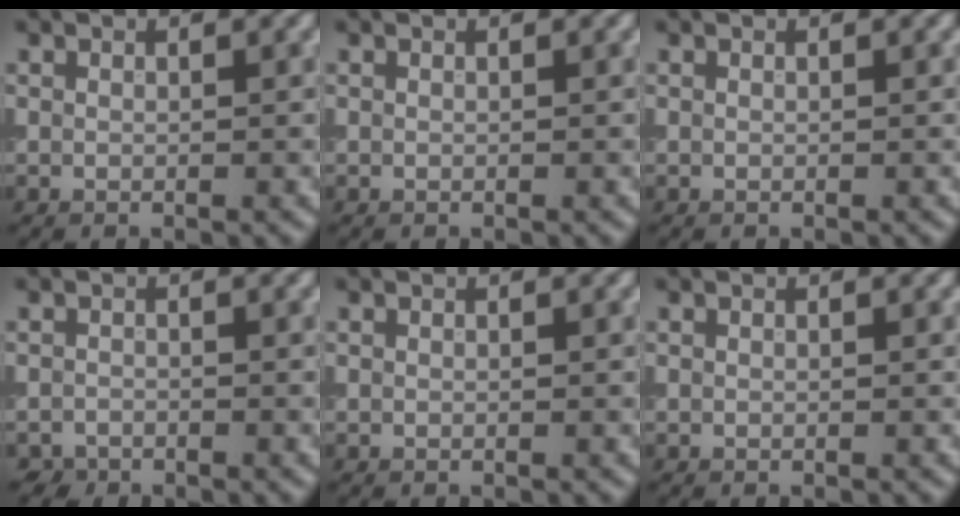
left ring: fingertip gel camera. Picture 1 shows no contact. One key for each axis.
{"total": 0.0}
{"total": 0.0}
{"total": 1.0, "fx": -0.9, "fy": 0.5, "fz": -0.2, "tx": 0.009, "ty": 0.001, "tz": -0.016}
{"total": 0.0}
{"total": 0.0}